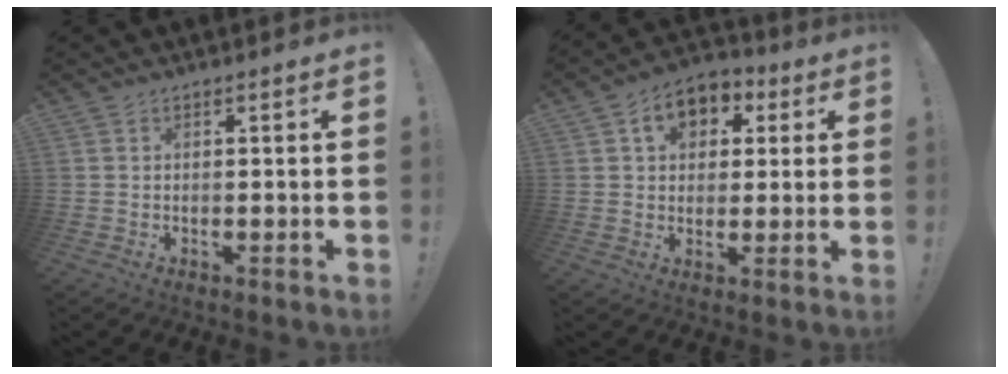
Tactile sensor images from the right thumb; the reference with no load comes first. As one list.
[{"total": 9.4, "force": [3.4, 7.3, 4.9], "torque": [-0.067, -0.007, 0.063]}]